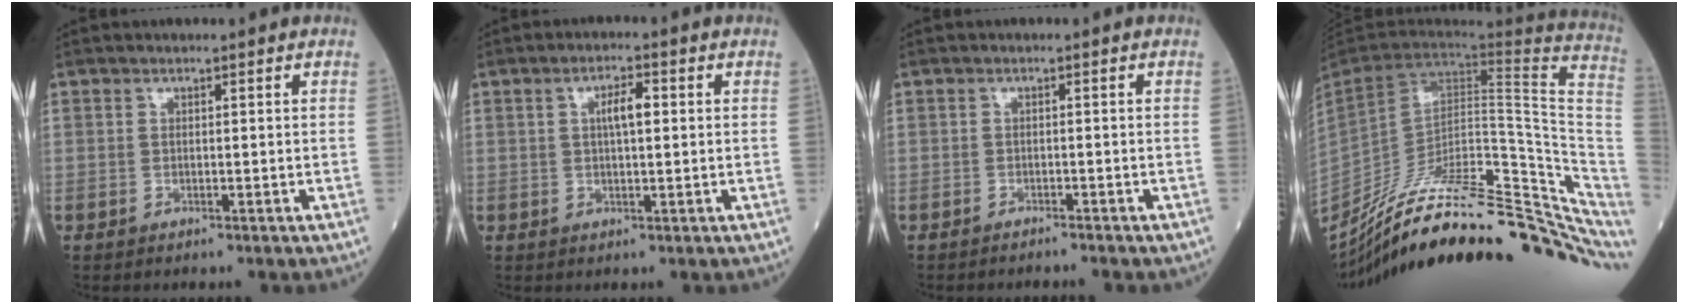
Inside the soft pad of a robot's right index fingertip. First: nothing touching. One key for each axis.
{"total": 3.5, "fx": 0.7, "fy": 0.9, "fz": 3.4, "tx": -0.059, "ty": 0.006, "tz": 0.011}
{"total": 2.4, "fx": -2.4, "fy": 0.0, "fz": 0.5, "tx": -0.007, "ty": -0.003, "tz": -0.030}
{"total": 34.6, "fx": -26.2, "fy": 8.8, "fz": 20.8, "tx": -0.254, "ty": -0.025, "tz": -0.378}